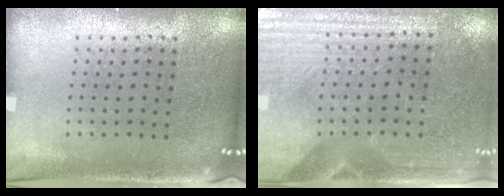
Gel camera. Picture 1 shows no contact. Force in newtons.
{"total": 3.5, "press": 3.1, "slide": 1.5}